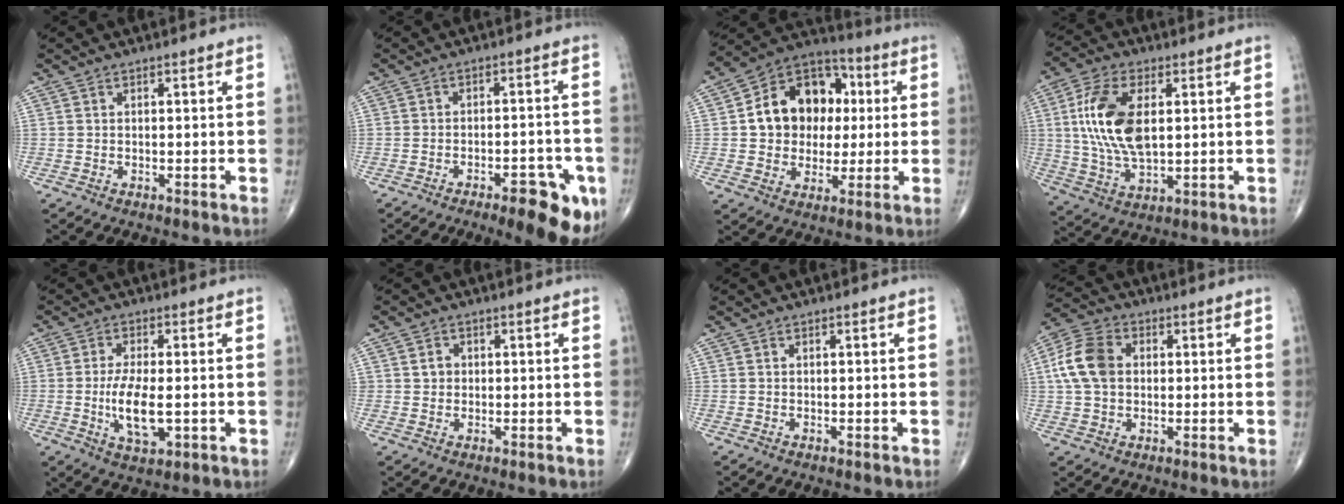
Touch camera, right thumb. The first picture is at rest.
{"total": 12.0, "force": [-6.0, 4.1, 9.5], "torque": [-0.100, 0.023, -0.073]}
{"total": 16.5, "force": [2.1, 13.0, 10.0], "torque": [-0.110, 0.020, 0.030]}
{"total": 14.9, "force": [2.6, 7.6, 12.5], "torque": [-0.250, -0.004, 0.052]}
{"total": 8.6, "force": [-1.2, 3.5, 7.7], "torque": [-0.147, -0.011, -0.018]}
{"total": 2.1, "force": [0.4, 1.9, 0.9], "torque": [-0.003, 0.001, 0.007]}
{"total": 0.0}
{"total": 10.3, "force": [1.3, 7.4, 7.0], "torque": [-0.137, 0.018, 0.019]}